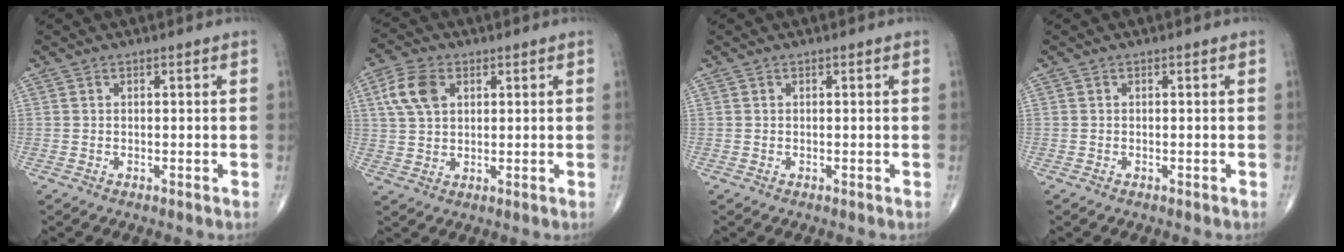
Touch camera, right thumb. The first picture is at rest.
{"total": 7.3, "force": [2.5, 4.8, 4.9], "torque": [-0.095, 0.003, 0.046]}
{"total": 0.0}
{"total": 0.0}